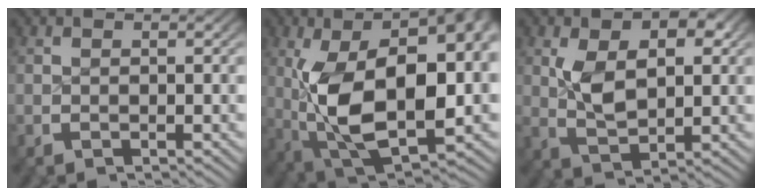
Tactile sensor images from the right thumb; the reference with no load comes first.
{"total": 17.3, "force": [-0.7, 9.7, 14.3], "torque": [-0.273, -0.048, 0.019]}
{"total": 6.4, "force": [0.6, 4.2, 4.8], "torque": [-0.096, -0.017, 0.021]}